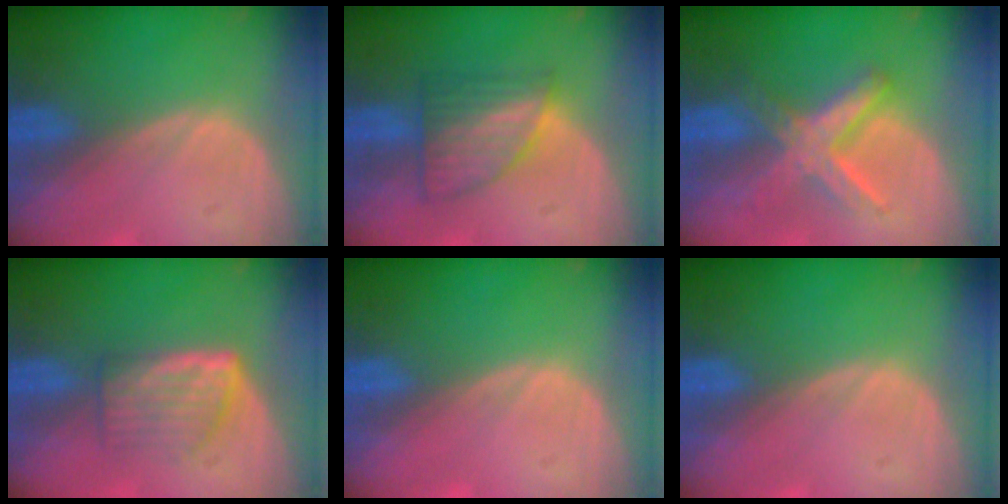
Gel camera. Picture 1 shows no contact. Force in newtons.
{"total": 6.2, "press": 6.0, "slide": 1.5}
{"total": 7.3, "press": 7.3, "slide": 0.5}
{"total": 5.9, "press": 5.3, "slide": 2.6}
{"total": 0.0}
{"total": 0.0}